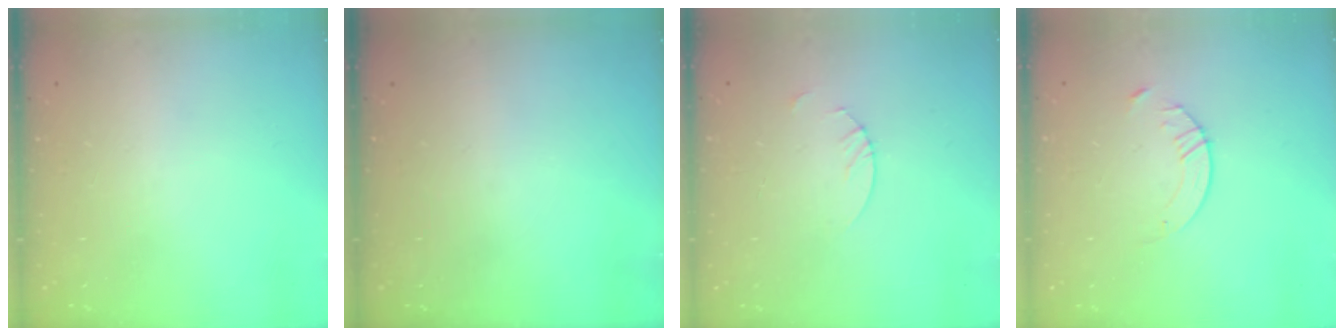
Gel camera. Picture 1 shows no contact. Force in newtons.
{"total": 0.0}
{"total": 1.8, "press": 1.8, "slide": 0.2}
{"total": 4.1, "press": 4.1, "slide": 0.4}